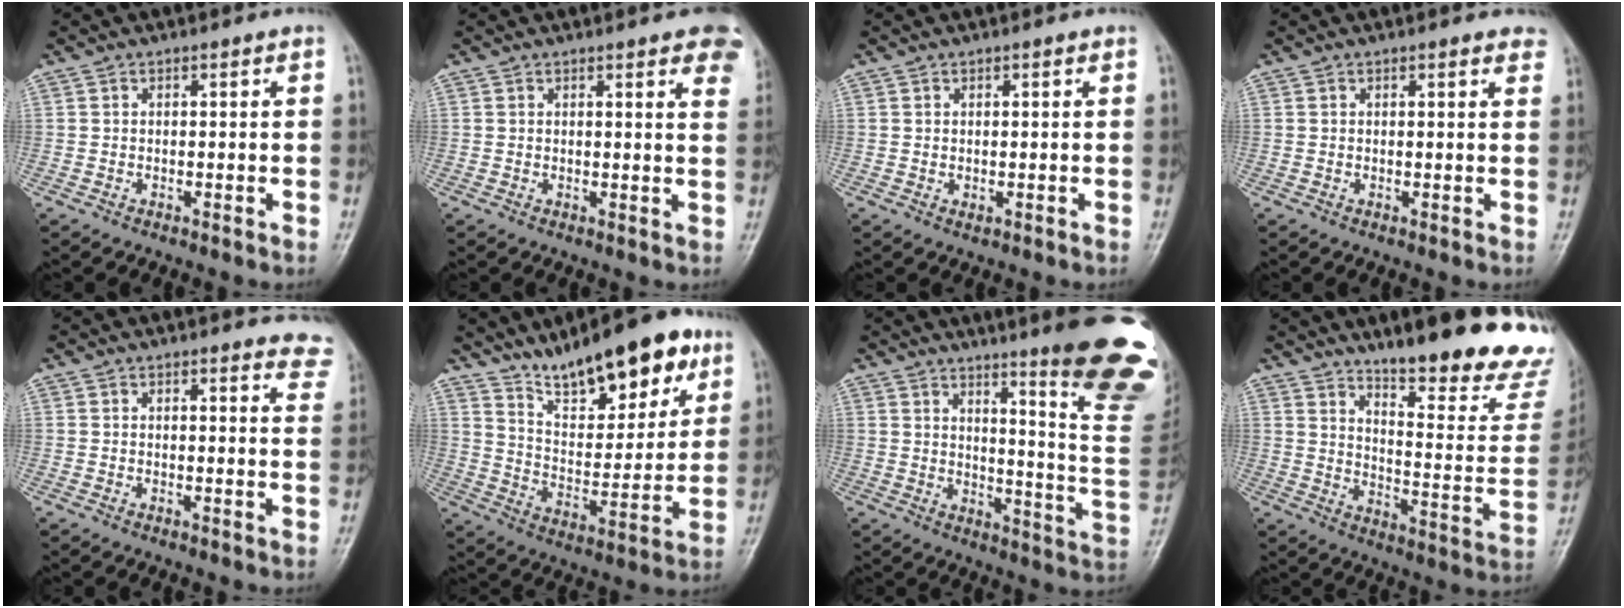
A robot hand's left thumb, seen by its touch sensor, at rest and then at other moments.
{"total": 9.1, "force": [5.8, 2.4, 6.6], "torque": [-0.054, -0.014, 0.054]}
{"total": 1.1, "force": [0.3, 0.6, 0.8], "torque": [-0.012, -0.003, 0.008]}
{"total": 2.5, "force": [1.9, 0.8, 1.4], "torque": [-0.003, -0.001, 0.015]}
{"total": 6.7, "force": [6.1, 1.9, 2.0], "torque": [0.013, -0.027, 0.042]}
{"total": 18.9, "force": [13.0, 6.7, 12.0], "torque": [-0.139, -0.065, 0.217]}
{"total": 24.2, "force": [16.0, 3.0, 17.8], "torque": [-0.185, -0.113, 0.201]}
{"total": 23.6, "force": [18.5, 5.2, 13.7], "torque": [-0.148, -0.128, 0.247]}